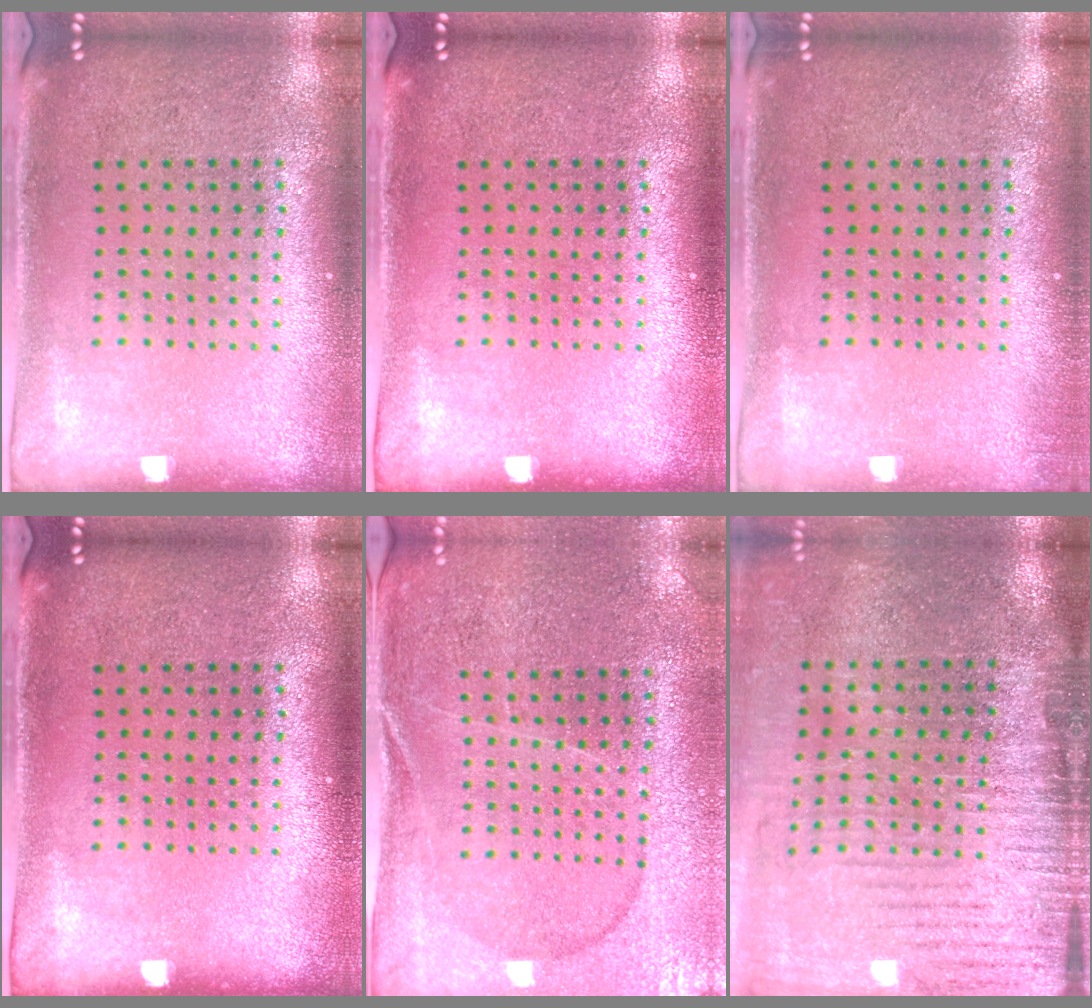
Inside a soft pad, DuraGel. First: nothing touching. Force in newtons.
{"total": 0.0}
{"total": 0.7, "press": 0.7, "slide": 0.2}
{"total": 0.0}
{"total": 1.3, "press": 1.2, "slide": 0.3}
{"total": 4.4, "press": 3.8, "slide": 2.3}